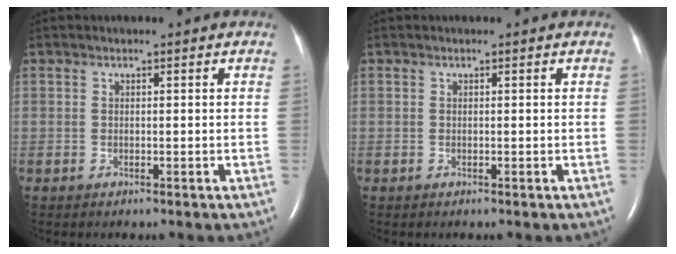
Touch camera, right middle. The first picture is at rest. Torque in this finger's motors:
{"motor_torque": [0.00, 0.00, 0.00, 0.00]}